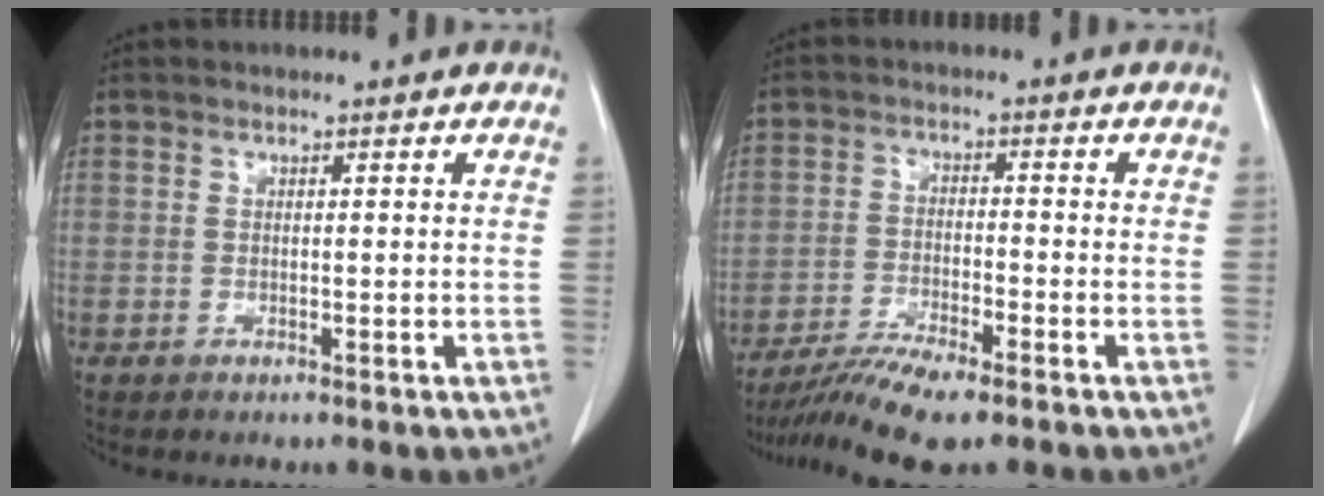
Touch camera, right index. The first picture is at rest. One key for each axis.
{"total": 8.4, "fx": -6.8, "fy": 0.4, "fz": 4.9, "tx": -0.085, "ty": -0.020, "tz": -0.118}